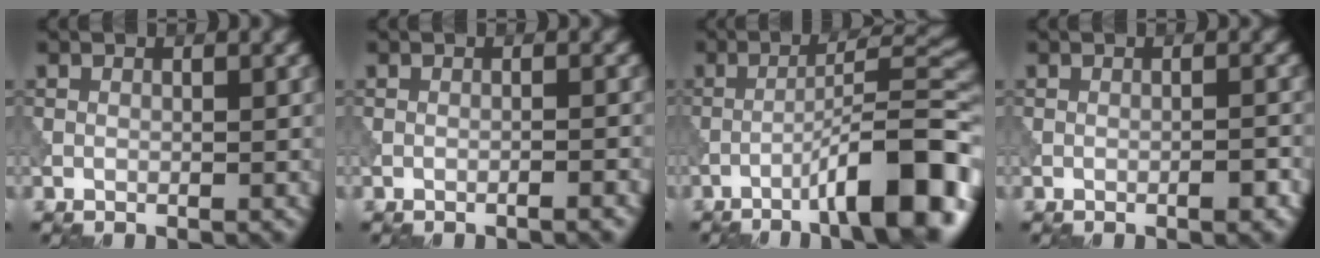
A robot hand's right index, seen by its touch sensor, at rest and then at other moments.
{"total": 1.1, "force": [-0.7, 0.1, 0.9], "torque": [-0.012, 0.005, -0.020]}
{"total": 10.7, "force": [-5.6, 1.8, 8.9], "torque": [-0.127, 0.022, -0.085]}
{"total": 1.3, "force": [-0.7, 0.2, 1.1], "torque": [-0.015, 0.003, -0.012]}